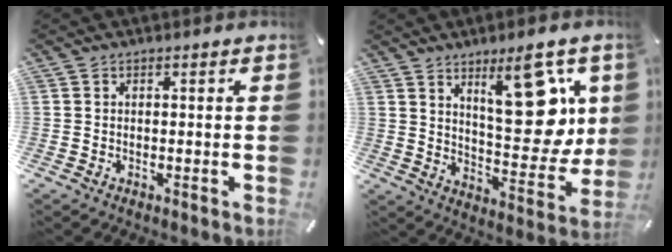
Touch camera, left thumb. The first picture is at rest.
{"total": 19.0, "force": [8.6, 8.5, 14.6], "torque": [-0.174, -0.059, 0.137]}